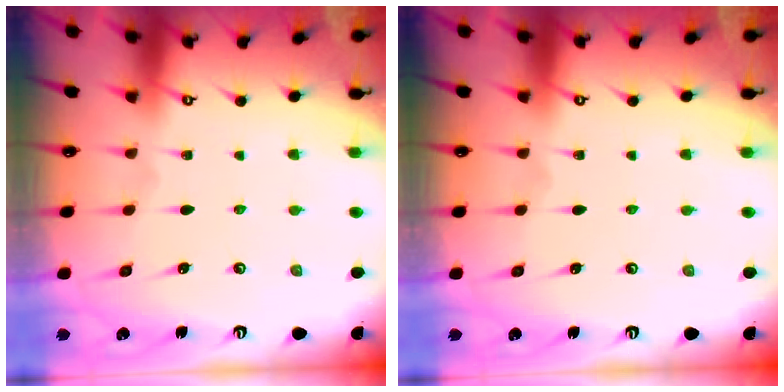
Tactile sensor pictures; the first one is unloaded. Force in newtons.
{"total": 0.0}